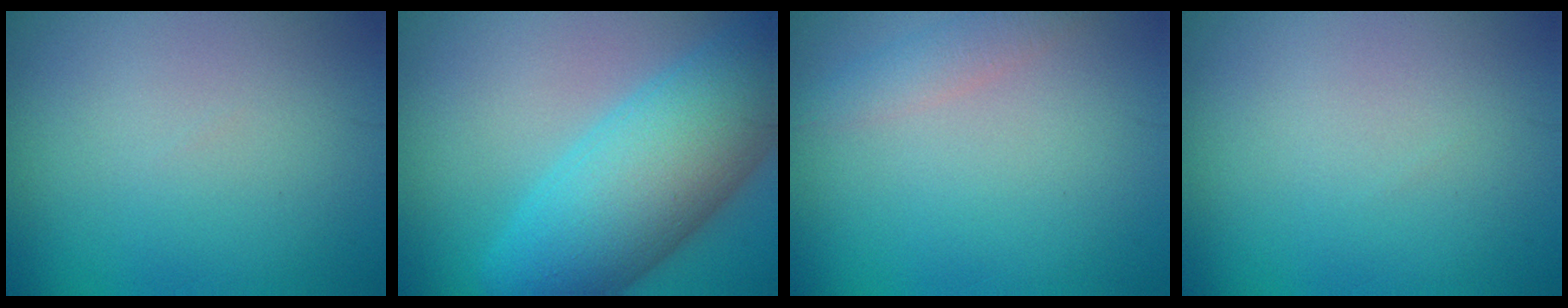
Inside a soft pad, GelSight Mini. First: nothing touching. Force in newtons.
{"total": 10.5, "press": 10.5, "slide": 0.3}
{"total": 1.7, "press": 1.7, "slide": 0.1}
{"total": 0.0}